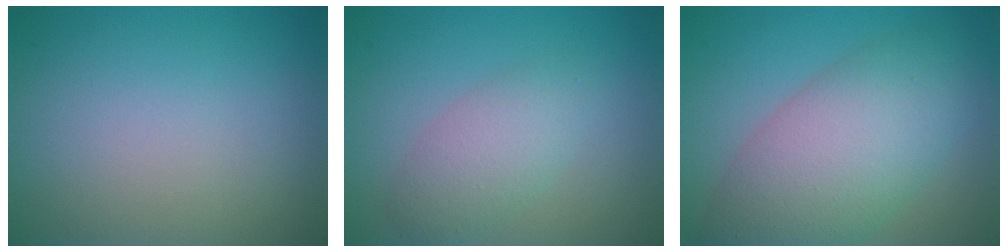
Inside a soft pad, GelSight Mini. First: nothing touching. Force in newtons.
{"total": 3.2, "press": 3.2, "slide": 0.1}
{"total": 8.5, "press": 8.5, "slide": 0.0}